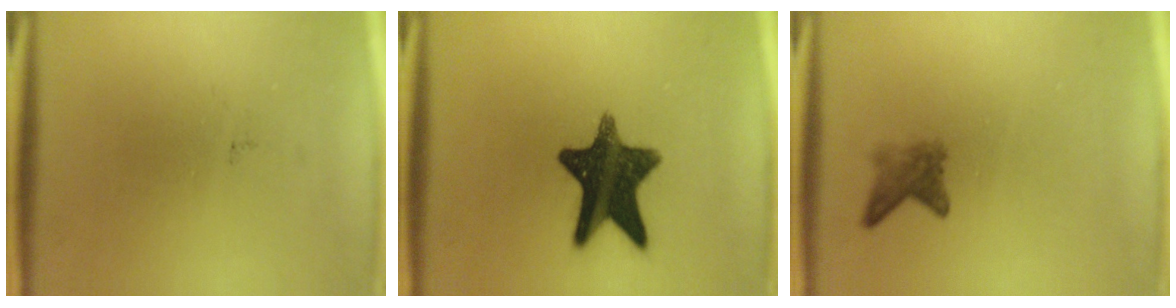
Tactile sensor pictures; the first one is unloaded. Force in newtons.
{"total": 13.5}
{"total": 2.3}